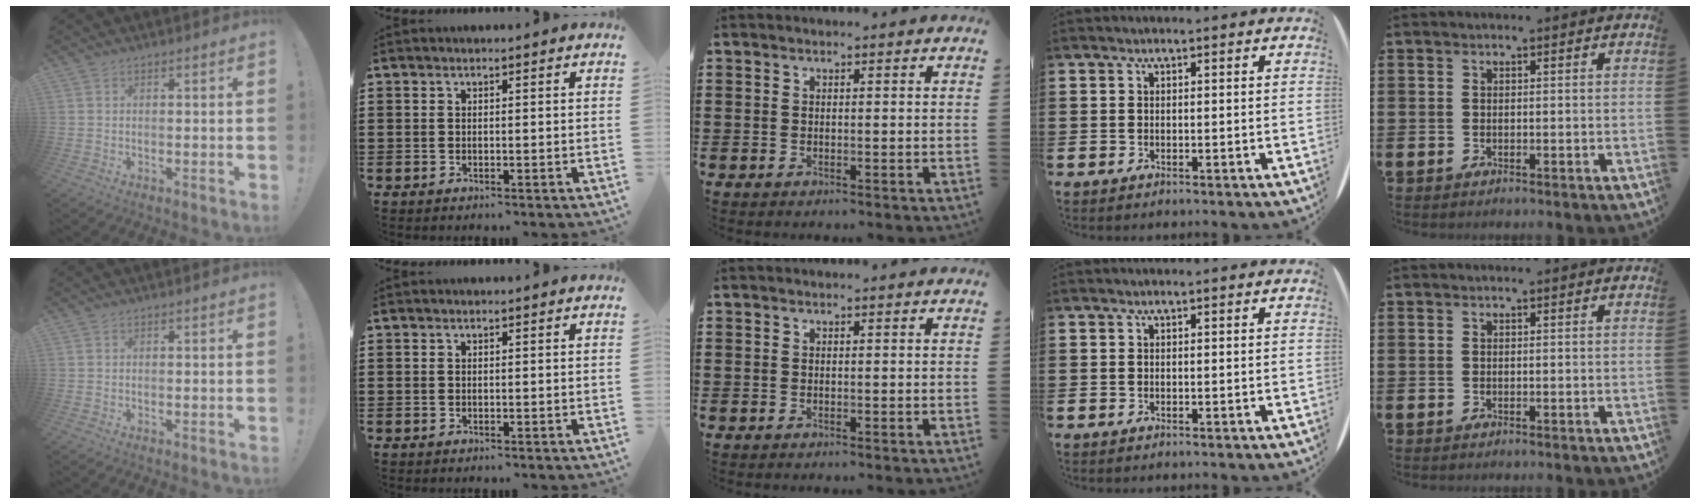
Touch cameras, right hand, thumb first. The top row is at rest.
{}